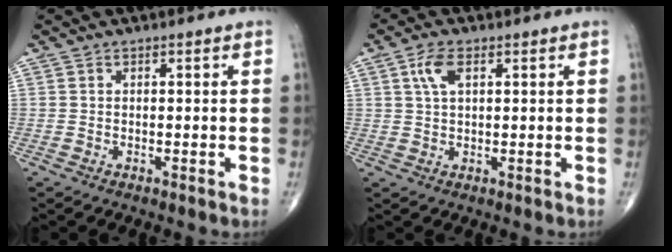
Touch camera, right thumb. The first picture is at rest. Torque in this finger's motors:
{"motor_torque": [-0.14, 0.15, 0.04, 0.00, 0.03]}